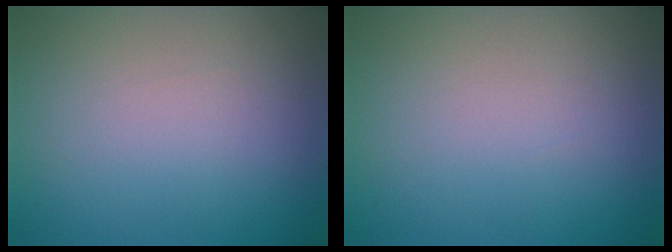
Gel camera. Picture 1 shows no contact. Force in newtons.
{"total": 0.0}